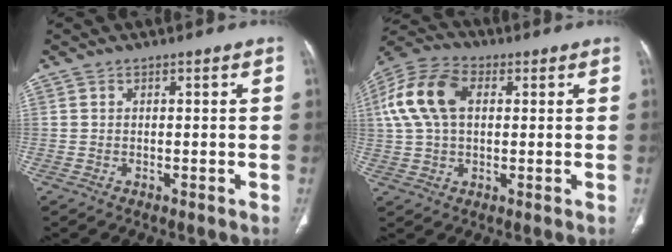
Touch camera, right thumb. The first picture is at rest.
{"total": 13.2, "force": [2.8, 8.4, 9.8], "torque": [-0.205, 0.026, 0.049]}